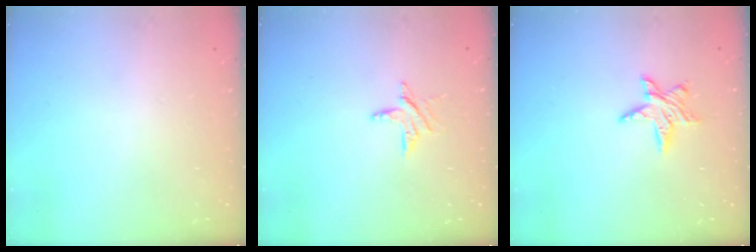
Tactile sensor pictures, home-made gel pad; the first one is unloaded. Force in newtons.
{"total": 6.5, "press": 6.5, "slide": 0.7}
{"total": 7.2, "press": 7.2, "slide": 0.2}